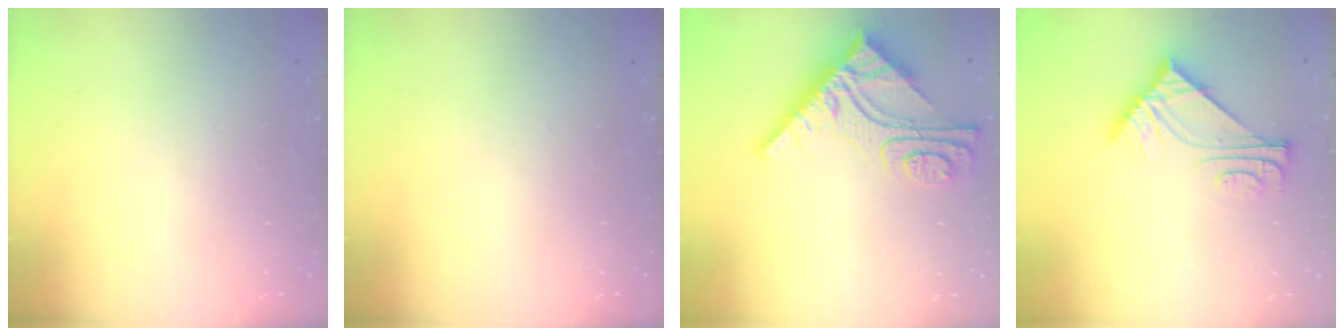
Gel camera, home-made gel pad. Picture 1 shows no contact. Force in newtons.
{"total": 0.0}
{"total": 12.6, "press": 12.5, "slide": 1.0}
{"total": 6.9, "press": 6.8, "slide": 0.8}